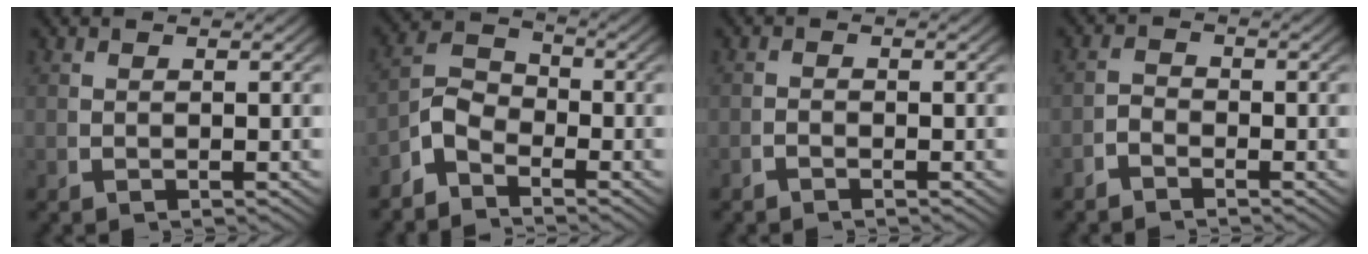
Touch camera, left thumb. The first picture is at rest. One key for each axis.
{"total": 5.3, "fx": -1.6, "fy": 4.1, "fz": 2.9, "tx": -0.039, "ty": 0.000, "tz": -0.044}
{"total": 1.1, "fx": -1.0, "fy": -0.2, "fz": -0.3, "tx": 0.011, "ty": 0.002, "tz": -0.024}
{"total": 1.8, "fx": -1.7, "fy": 0.4, "fz": -0.1, "tx": 0.013, "ty": -0.001, "tz": -0.038}